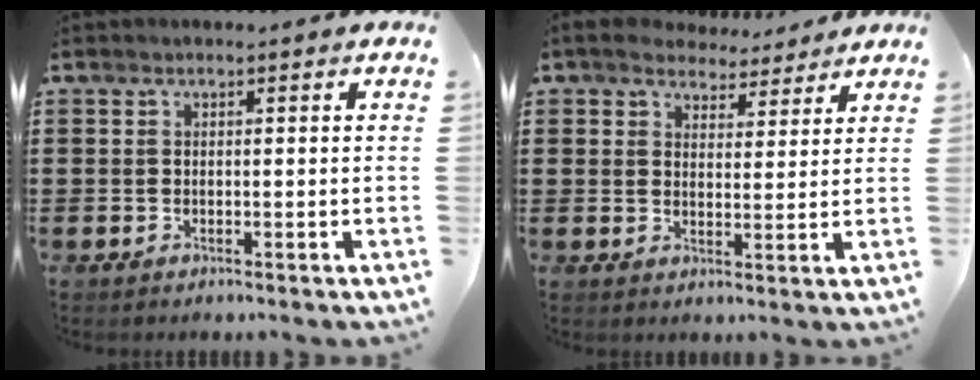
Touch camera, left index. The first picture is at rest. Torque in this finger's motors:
{"motor_torque": [2.14, 0.00, 0.48, 0.08]}